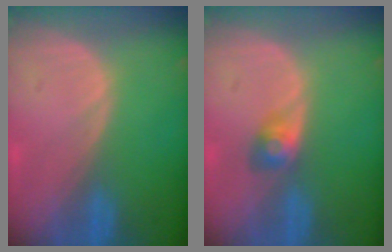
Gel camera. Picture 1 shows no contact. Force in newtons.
{"total": 2.9, "press": 2.6, "slide": 1.1}